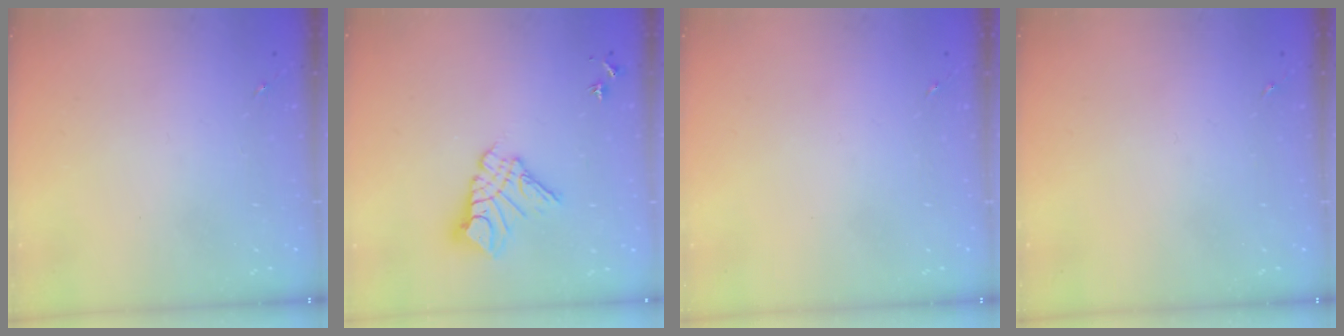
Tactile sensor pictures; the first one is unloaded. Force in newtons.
{"total": 11.7, "press": 11.7, "slide": 1.2}
{"total": 0.0}
{"total": 0.0}